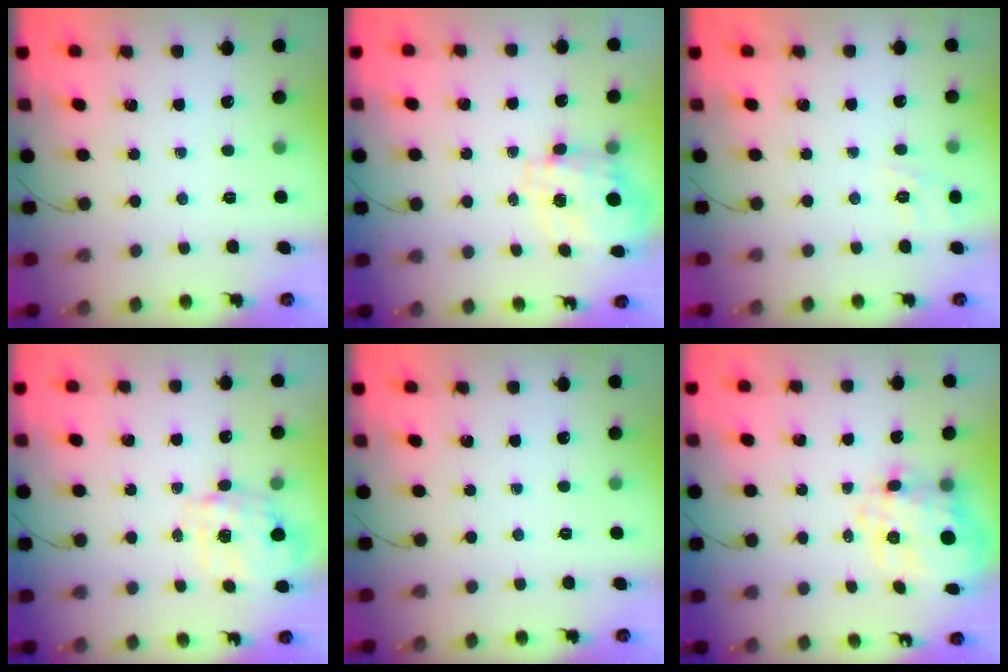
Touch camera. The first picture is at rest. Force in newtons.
{"total": 3.4, "press": 3.2, "slide": 1.1}
{"total": 9.9, "press": 9.7, "slide": 1.7}
{"total": 3.9, "press": 3.8, "slide": 0.8}
{"total": 0.0}
{"total": 11.7, "press": 11.5, "slide": 2.3}